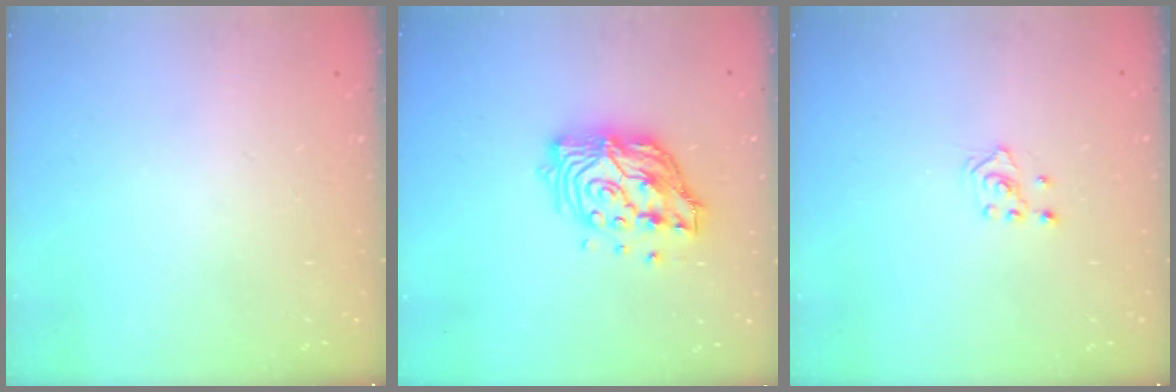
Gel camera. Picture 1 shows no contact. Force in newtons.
{"total": 14.1, "press": 14.0, "slide": 1.3}
{"total": 2.1, "press": 1.8, "slide": 0.9}